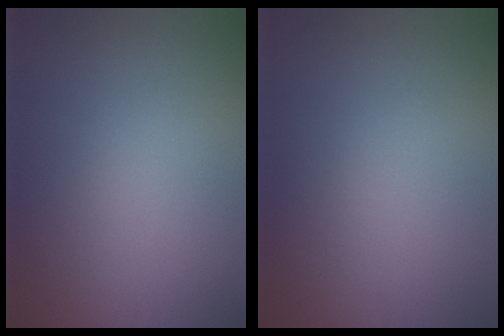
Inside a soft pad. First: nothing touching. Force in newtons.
{"total": 0.0}